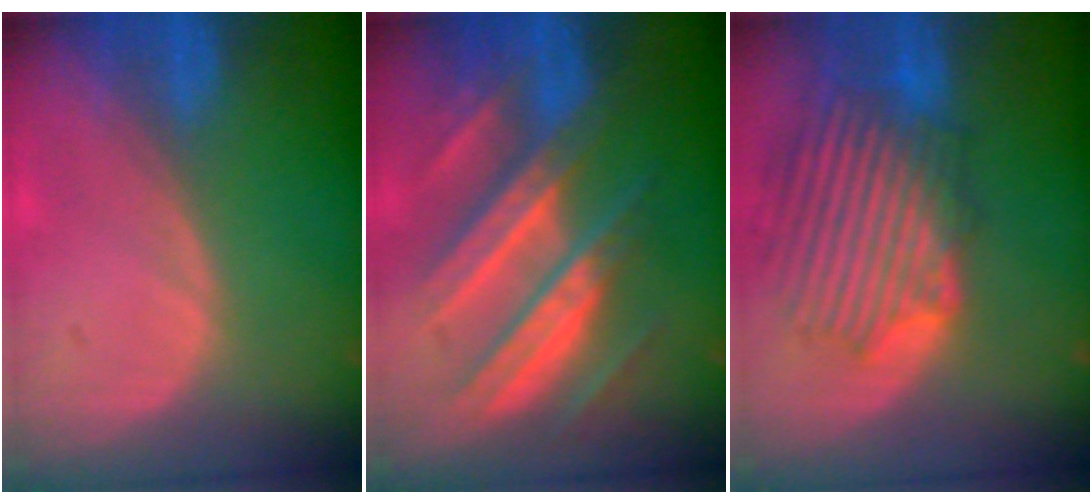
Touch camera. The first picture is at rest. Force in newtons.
{"total": 11.4, "press": 11.3, "slide": 1.0}
{"total": 9.9, "press": 9.8, "slide": 1.6}